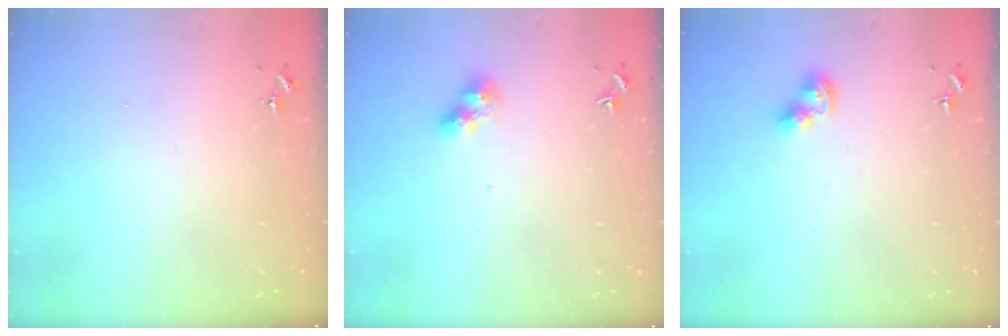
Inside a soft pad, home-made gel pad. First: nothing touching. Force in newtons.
{"total": 9.0, "press": 9.0, "slide": 0.9}
{"total": 7.0, "press": 7.0, "slide": 0.6}